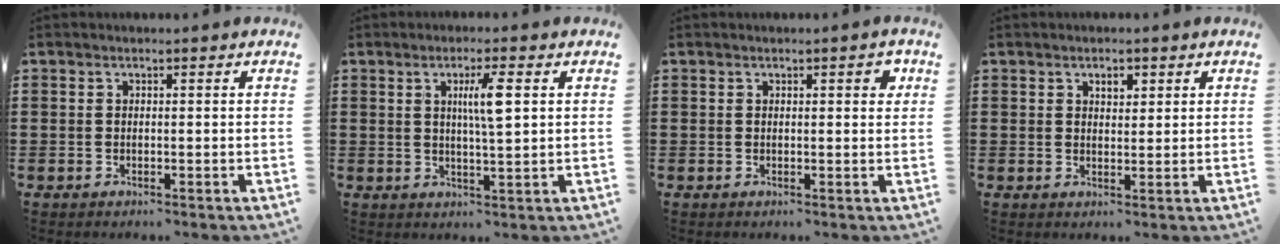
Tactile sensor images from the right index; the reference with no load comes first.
{"total": 5.0, "force": [1.3, 0.5, 4.7], "torque": [-0.094, 0.005, 0.017]}
{"total": 1.4, "force": [0.5, 0.5, 1.2], "torque": [-0.007, -0.002, 0.002]}
{"total": 1.8, "force": [1.0, 1.1, 1.1], "torque": [-0.016, 0.001, 0.015]}